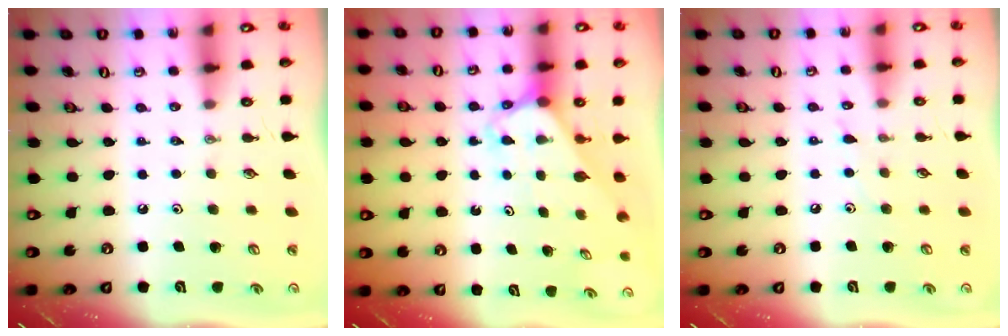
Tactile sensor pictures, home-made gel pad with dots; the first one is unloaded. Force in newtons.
{"total": 2.7, "press": 2.7, "slide": 0.2}
{"total": 4.3, "press": 4.2, "slide": 0.6}